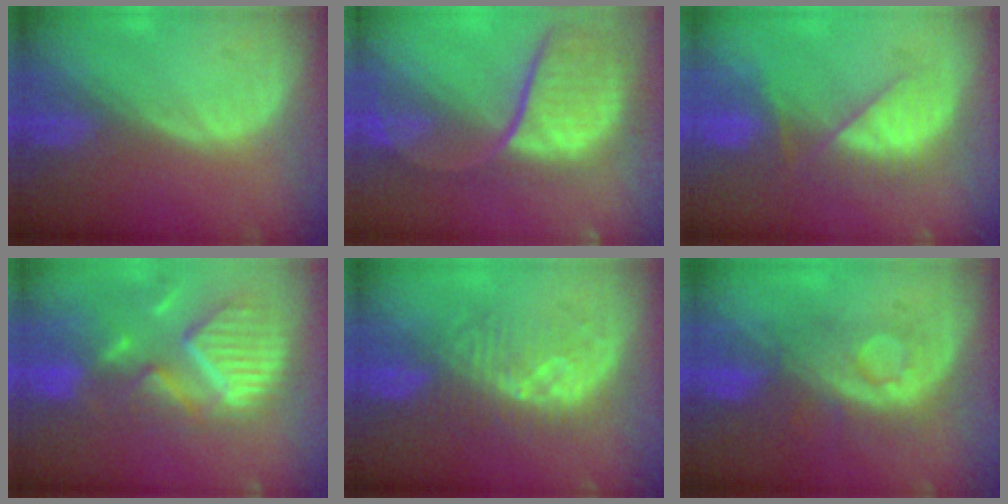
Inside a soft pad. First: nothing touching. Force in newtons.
{"total": 11.7, "press": 9.8, "slide": 6.4}
{"total": 7.2, "press": 7.0, "slide": 1.7}
{"total": 12.4, "press": 10.6, "slide": 6.5}
{"total": 7.8, "press": 7.7, "slide": 1.1}
{"total": 7.8, "press": 7.5, "slide": 2.0}